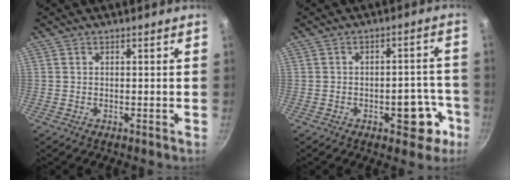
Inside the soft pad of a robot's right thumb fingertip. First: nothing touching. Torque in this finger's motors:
{"motor_torque": [1.26, 0.68, 0.67, -0.24, 0.12]}